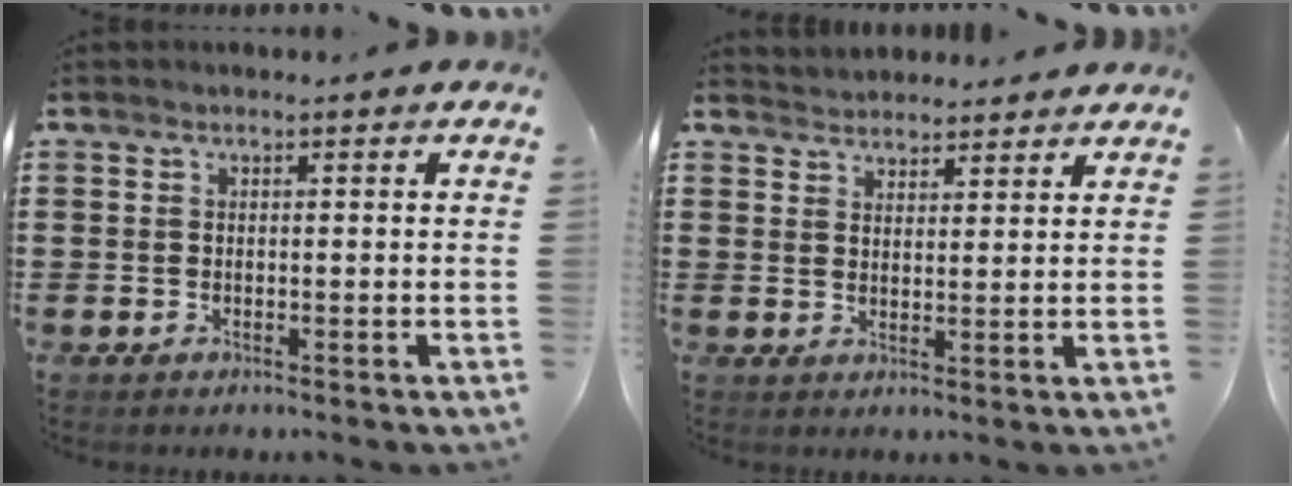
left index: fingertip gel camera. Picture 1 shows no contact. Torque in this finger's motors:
{"motor_torque": [1.07, 1.06, -0.02, 0.01]}